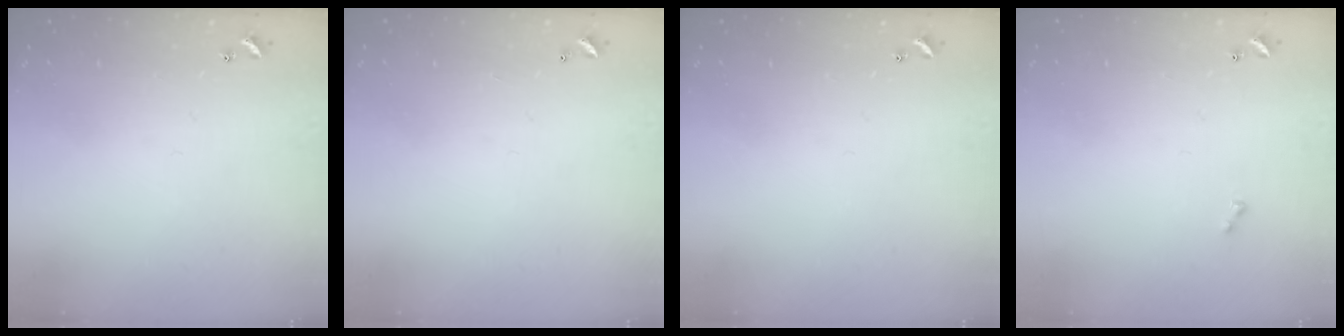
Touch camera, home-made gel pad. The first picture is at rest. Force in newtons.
{"total": 2.9, "press": 2.9, "slide": 0.1}
{"total": 0.0}
{"total": 0.7, "press": 0.6, "slide": 0.4}